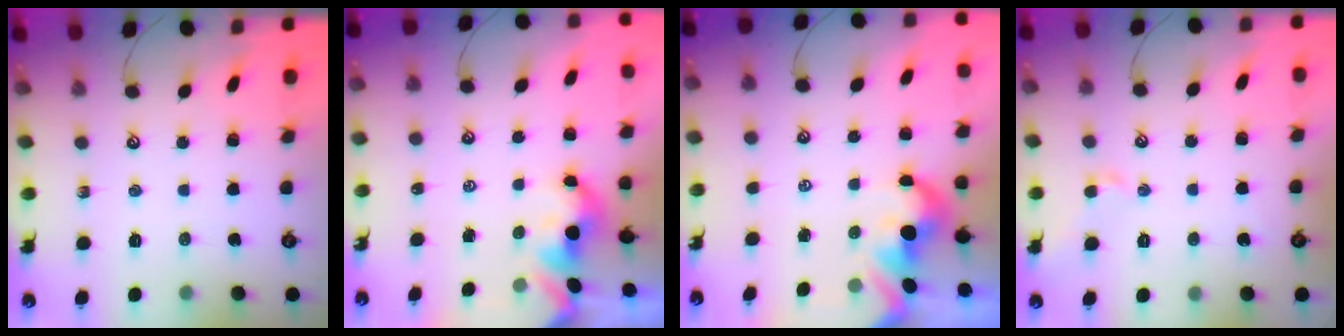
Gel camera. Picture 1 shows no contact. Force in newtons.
{"total": 2.4, "press": 2.4, "slide": 0.3}
{"total": 3.1, "press": 2.9, "slide": 1.2}
{"total": 1.7, "press": 1.6, "slide": 0.3}